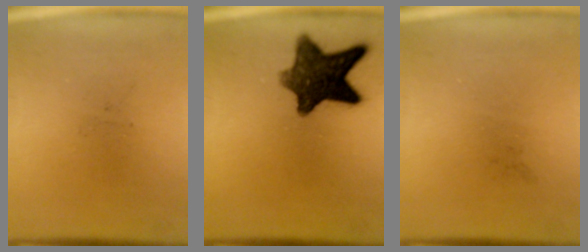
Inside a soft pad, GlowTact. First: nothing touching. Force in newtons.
{"total": 11.3}
{"total": 0.0}